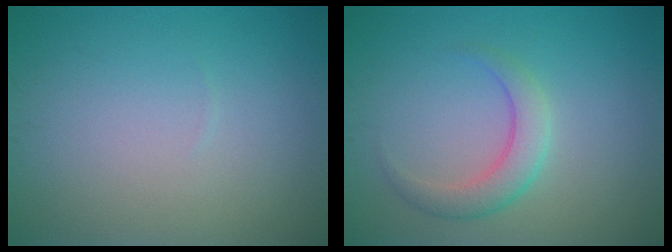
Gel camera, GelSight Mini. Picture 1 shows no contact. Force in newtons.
{"total": 2.8, "press": 2.8, "slide": 0.1}